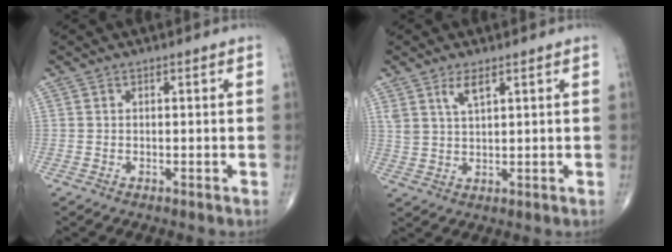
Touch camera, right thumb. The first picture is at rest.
{"total": 3.9, "force": [2.4, 1.2, 2.8], "torque": [-0.055, -0.012, 0.052]}